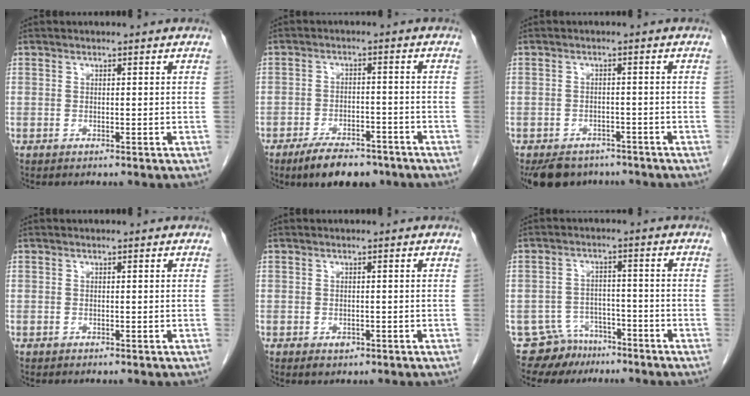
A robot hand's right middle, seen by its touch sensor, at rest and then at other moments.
{"total": 8.2, "force": [-6.3, 3.1, 4.4], "torque": [-0.074, -0.004, -0.099]}
{"total": 7.6, "force": [-6.1, 4.1, 2.0], "torque": [-0.032, -0.008, -0.084]}
{"total": 0.0}
{"total": 1.2, "force": [-0.6, 0.8, 0.7], "torque": [-0.009, 0.001, -0.002]}
{"total": 6.1, "force": [-4.7, 3.8, -0.5], "torque": [0.008, 0.012, -0.078]}